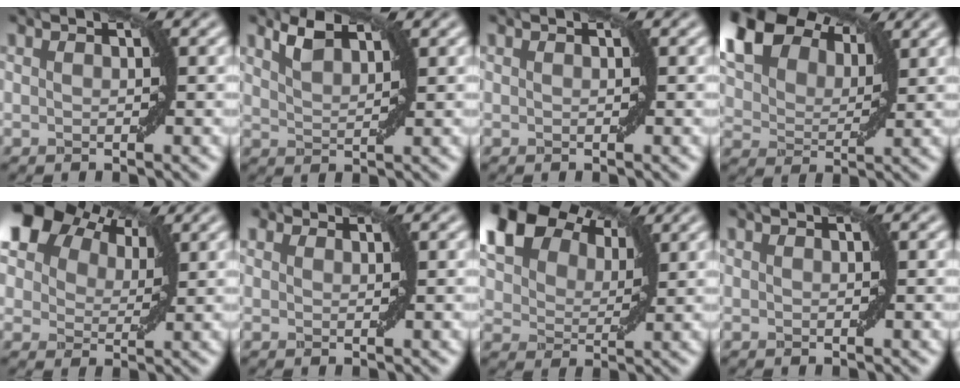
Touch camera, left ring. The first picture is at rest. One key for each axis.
{"total": 1.4, "fx": 0.3, "fy": 0.8, "fz": 1.2, "tx": -0.039, "ty": -0.003, "tz": 0.020}
{"total": 0.0}
{"total": 8.6, "fx": 3.8, "fy": 5.7, "fz": 5.1, "tx": -0.132, "ty": 0.037, "tz": 0.078}
{"total": 3.8, "fx": 3.1, "fy": 2.1, "fz": 0.5, "tx": -0.029, "ty": 0.007, "tz": 0.060}
{"total": 0.8, "fx": 0.1, "fy": 0.1, "fz": -0.8, "tx": 0.011, "ty": -0.001, "tz": 0.000}
{"total": 7.9, "fx": 3.9, "fy": 5.5, "fz": 4.1, "tx": -0.121, "ty": 0.039, "tz": 0.079}
{"total": 0.0}